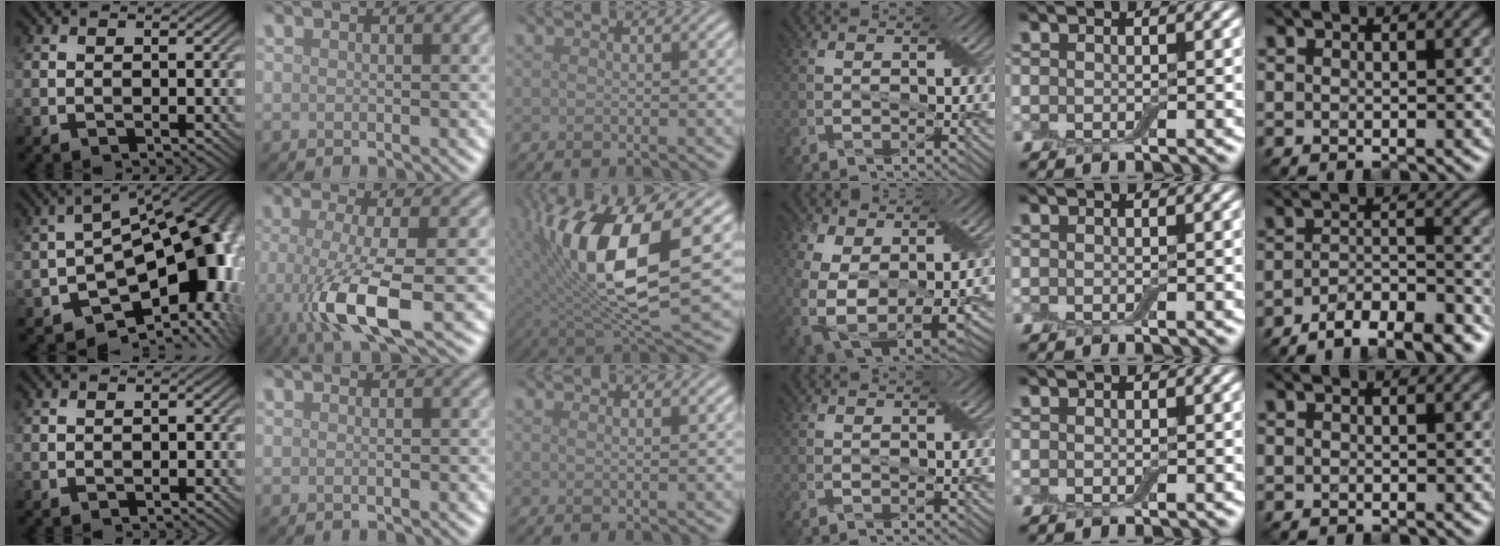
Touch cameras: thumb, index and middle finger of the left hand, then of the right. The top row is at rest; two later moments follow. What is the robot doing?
{"motion": "extract", "object": "backpack"}